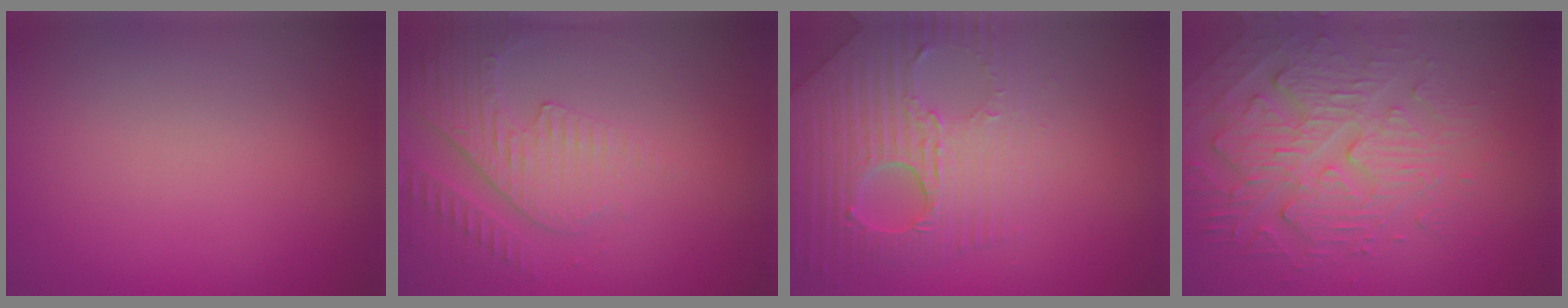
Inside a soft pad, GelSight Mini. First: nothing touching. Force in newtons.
{"total": 4.2, "press": 3.0, "slide": 2.9}
{"total": 5.4, "press": 4.8, "slide": 2.4}
{"total": 5.0, "press": 4.3, "slide": 2.6}